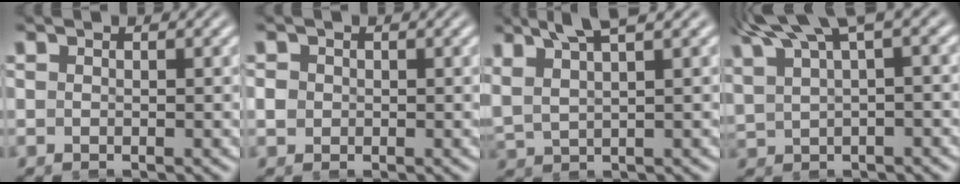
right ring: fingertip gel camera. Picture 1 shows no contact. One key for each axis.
{"total": 1.3, "fx": 0.1, "fy": 1.2, "fz": 0.4, "tx": -0.013, "ty": -0.005, "tz": 0.004}
{"total": 6.0, "fx": 4.0, "fy": 2.7, "fz": 3.5, "tx": -0.075, "ty": 0.023, "tz": 0.059}
{"total": 5.0, "fx": 3.4, "fy": 1.2, "fz": 3.5, "tx": -0.045, "ty": 0.023, "tz": 0.056}